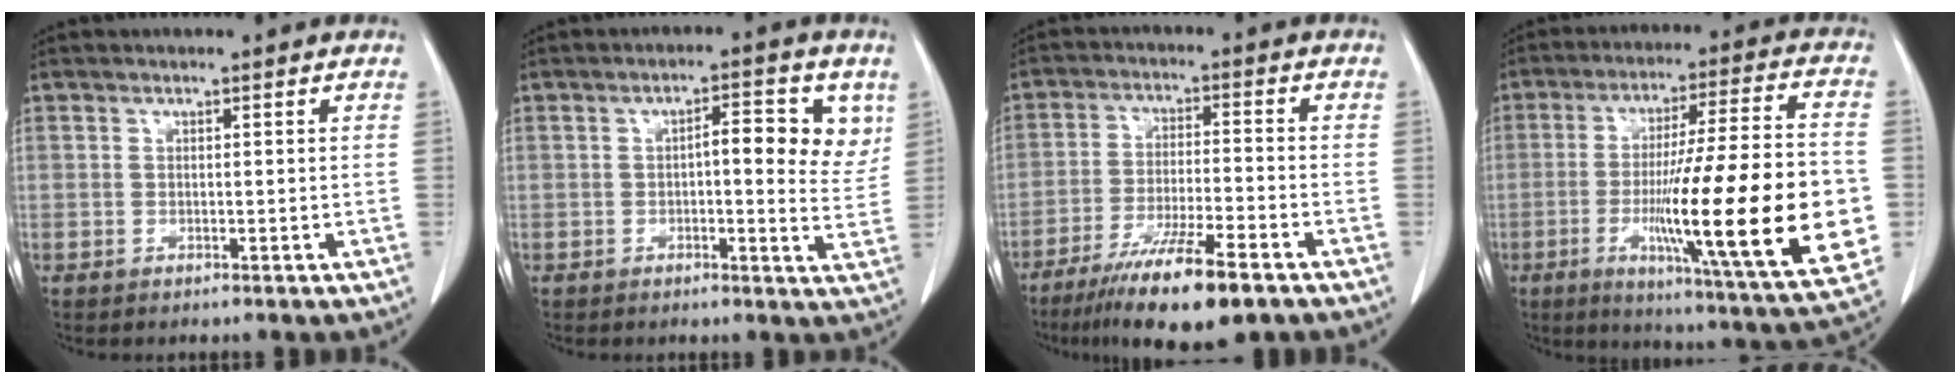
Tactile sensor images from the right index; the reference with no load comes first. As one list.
[{"total": 8.2, "force": [2.5, 2.5, 7.4], "torque": [-0.092, 0.007, 0.027]}, {"total": 12.9, "force": [-8.8, 1.1, 9.4], "torque": [-0.166, -0.035, -0.147]}, {"total": 26.4, "force": [-4.9, 1.4, 25.9], "torque": [-0.357, -0.020, -0.077]}]